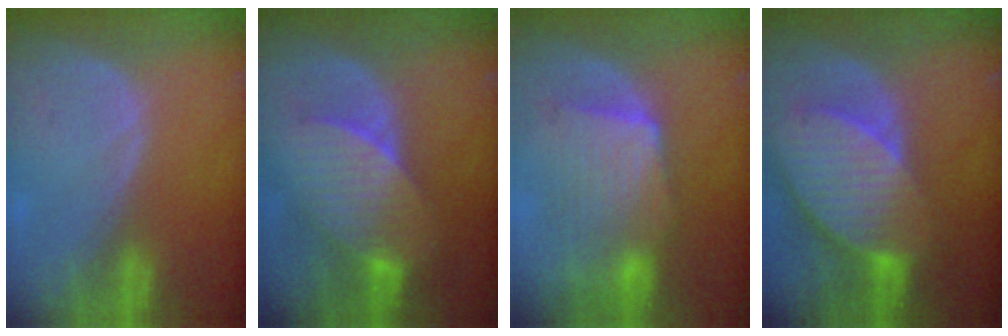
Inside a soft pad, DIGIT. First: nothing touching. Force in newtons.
{"total": 7.2, "press": 7.1, "slide": 1.5}
{"total": 8.2, "press": 8.1, "slide": 1.4}
{"total": 10.6, "press": 9.4, "slide": 5.0}